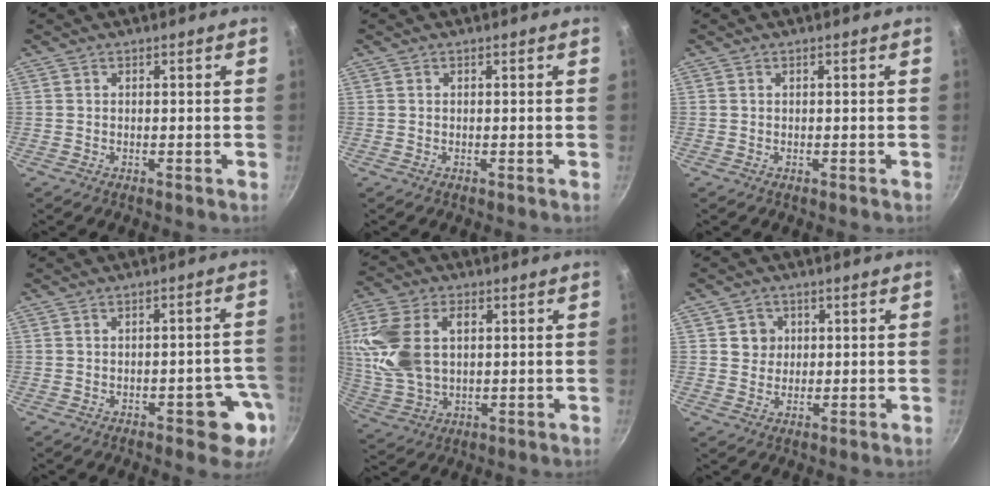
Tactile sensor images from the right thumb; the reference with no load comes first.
{"total": 0.0}
{"total": 0.0}
{"total": 7.3, "force": [-2.8, 3.5, 5.8], "torque": [-0.024, 0.024, -0.030]}
{"total": 14.7, "force": [3.1, 9.5, 10.8], "torque": [-0.212, 0.000, 0.063]}
{"total": 3.9, "force": [1.0, 3.7, 0.9], "torque": [0.013, 0.002, 0.014]}